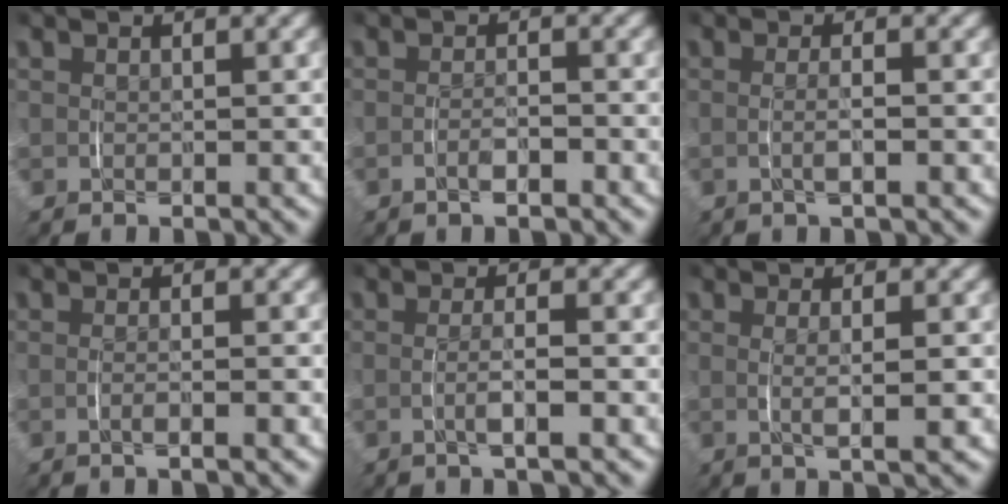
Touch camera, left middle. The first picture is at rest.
{"total": 1.6, "force": [-1.1, 0.4, 1.1], "torque": [-0.020, 0.000, -0.018]}
{"total": 1.6, "force": [-0.5, 0.0, 1.6], "torque": [-0.027, -0.003, -0.007]}
{"total": 1.3, "force": [-0.6, -0.2, 1.1], "torque": [-0.023, -0.002, -0.010]}
{"total": 2.1, "force": [-0.7, 0.0, 2.0], "torque": [-0.034, -0.001, -0.012]}
{"total": 2.6, "force": [0.1, 0.2, 2.6], "torque": [-0.042, -0.003, 0.005]}